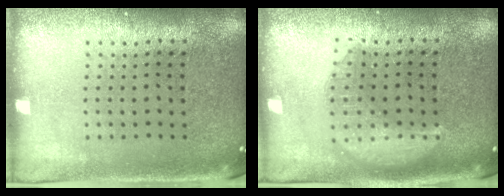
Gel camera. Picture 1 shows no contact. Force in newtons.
{"total": 2.9, "press": 2.9, "slide": 0.3}